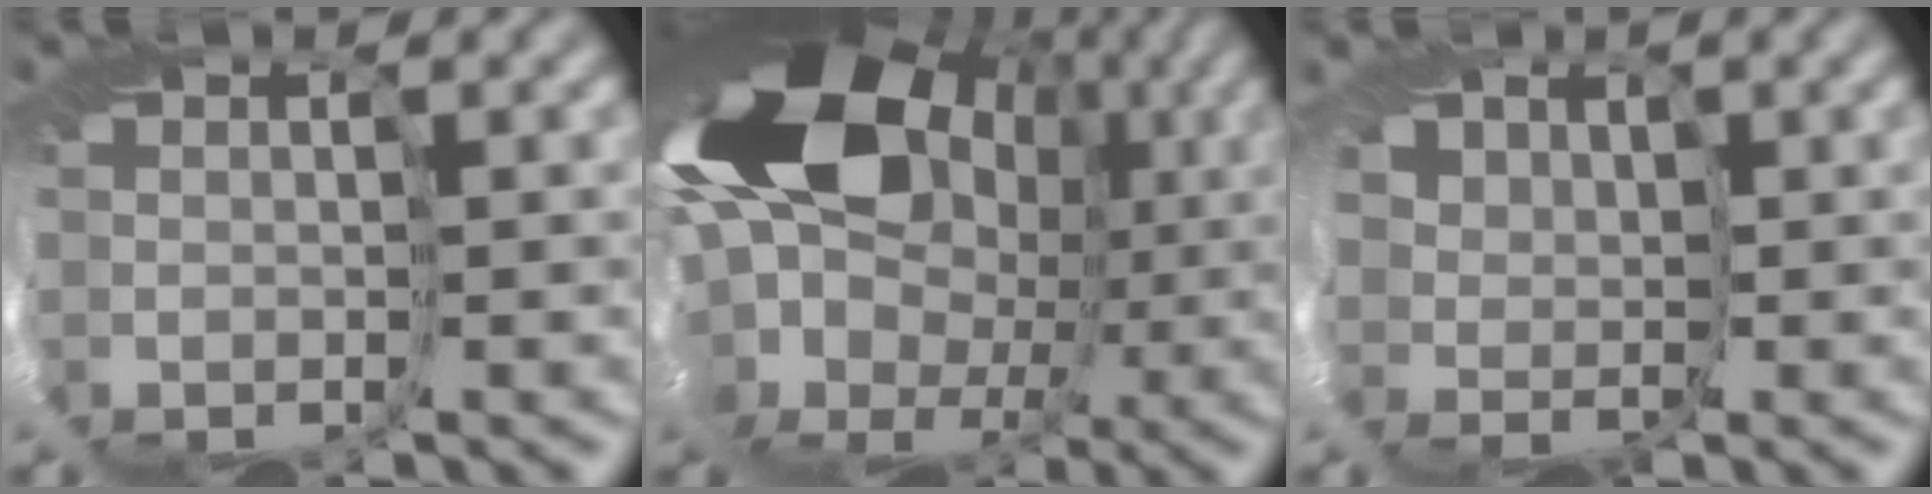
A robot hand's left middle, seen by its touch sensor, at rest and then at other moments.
{"total": 19.7, "force": [3.1, 15.0, 12.3], "torque": [-0.226, 0.011, -0.018]}
{"total": 4.4, "force": [2.9, 3.2, 0.7], "torque": [-0.018, 0.025, 0.006]}